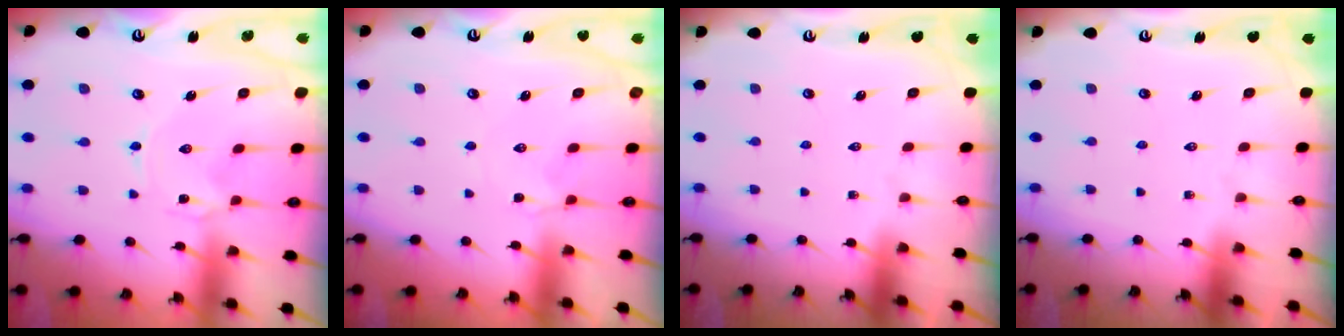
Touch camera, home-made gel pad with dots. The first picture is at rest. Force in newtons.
{"total": 2.2, "press": 2.2, "slide": 0.4}
{"total": 0.0}
{"total": 0.0}